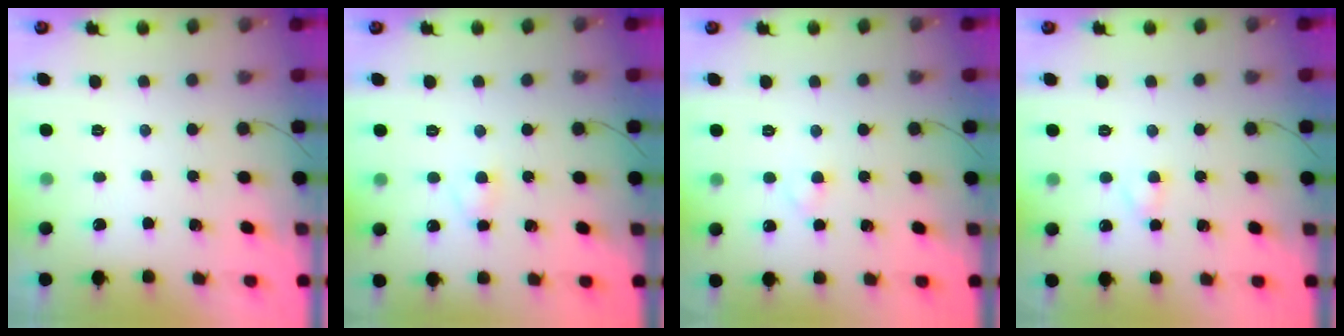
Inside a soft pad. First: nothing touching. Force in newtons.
{"total": 2.3, "press": 2.1, "slide": 1.0}
{"total": 1.7, "press": 1.5, "slide": 0.9}
{"total": 2.7, "press": 2.5, "slide": 1.1}